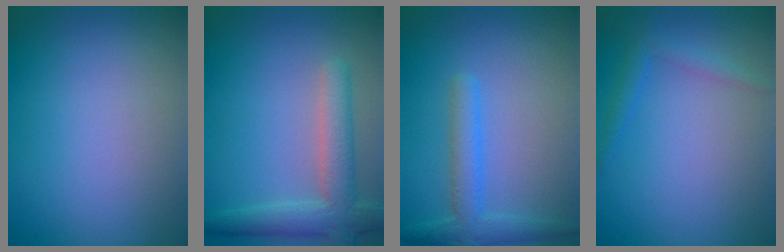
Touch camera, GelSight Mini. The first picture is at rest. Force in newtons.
{"total": 4.6, "press": 4.6, "slide": 0.4}
{"total": 3.0, "press": 3.0, "slide": 0.1}
{"total": 1.6, "press": 1.6, "slide": 0.1}